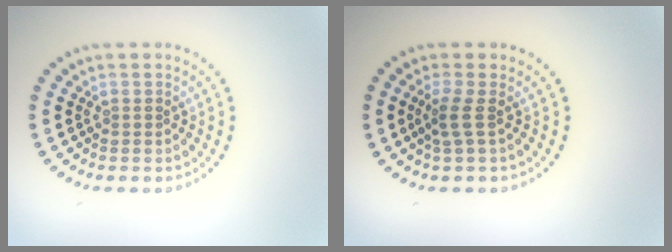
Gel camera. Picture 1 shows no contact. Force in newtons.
{"total": 1.8, "press": 1.1, "slide": 1.4}